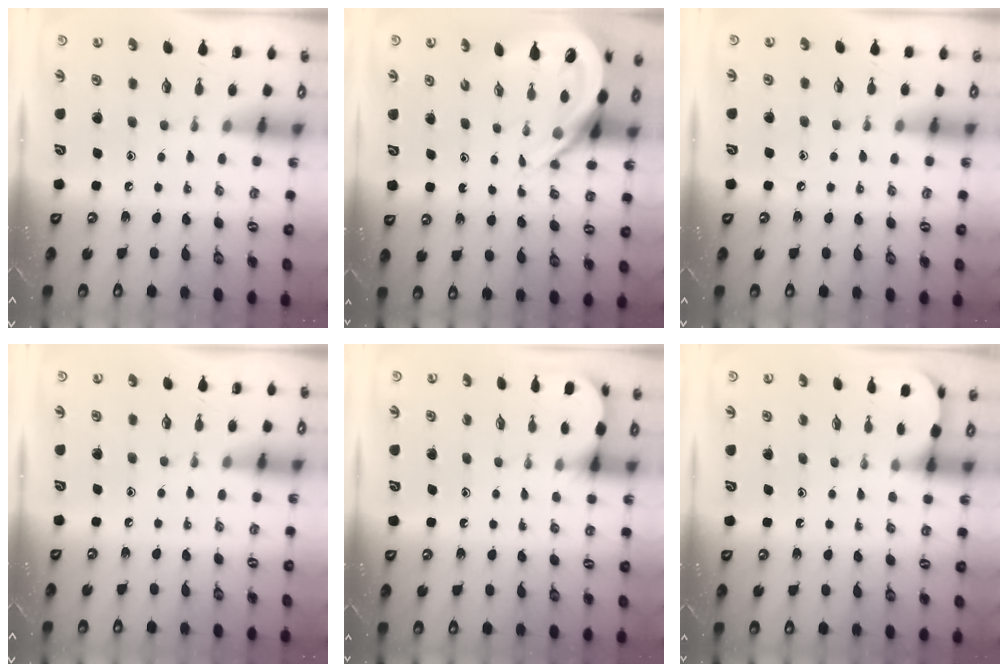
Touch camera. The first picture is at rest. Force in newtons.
{"total": 6.8, "press": 6.8, "slide": 0.8}
{"total": 3.6, "press": 3.5, "slide": 0.5}
{"total": 0.0}
{"total": 1.3, "press": 1.3, "slide": 0.1}
{"total": 1.4, "press": 1.4, "slide": 0.1}